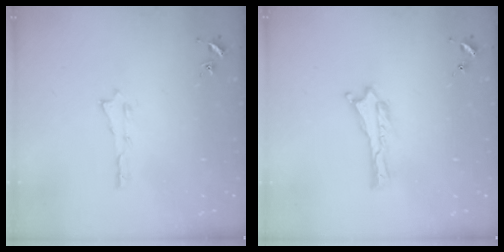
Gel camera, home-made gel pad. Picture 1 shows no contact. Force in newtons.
{"total": 0.0}